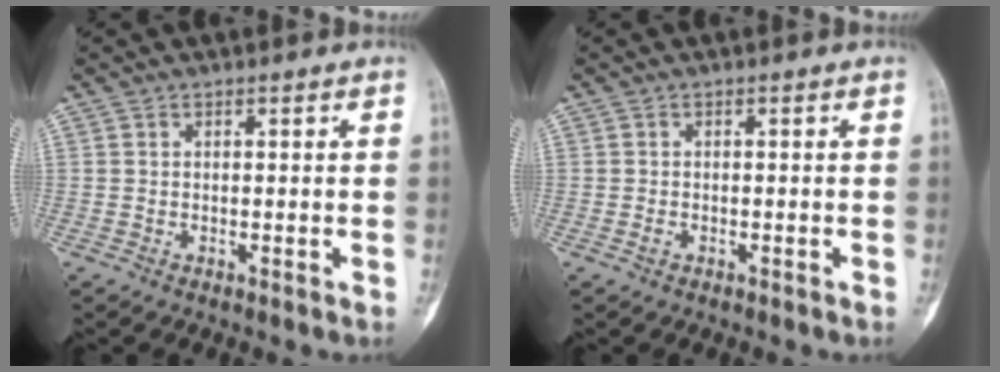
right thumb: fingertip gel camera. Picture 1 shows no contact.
{"total": 0.9, "force": [-0.5, 0.5, 0.5], "torque": [-0.014, 0.002, -0.008]}